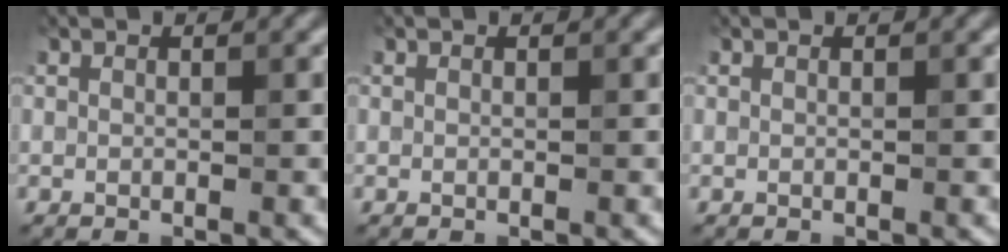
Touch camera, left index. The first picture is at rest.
{"total": 0.0}
{"total": 0.0}